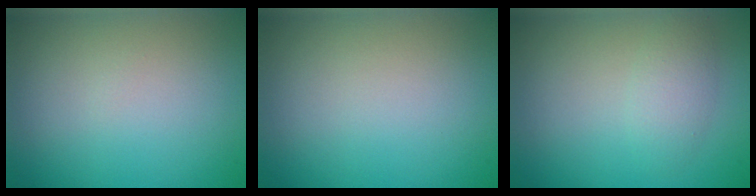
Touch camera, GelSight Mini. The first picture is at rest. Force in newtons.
{"total": 0.0}
{"total": 2.0, "press": 2.0, "slide": 0.1}